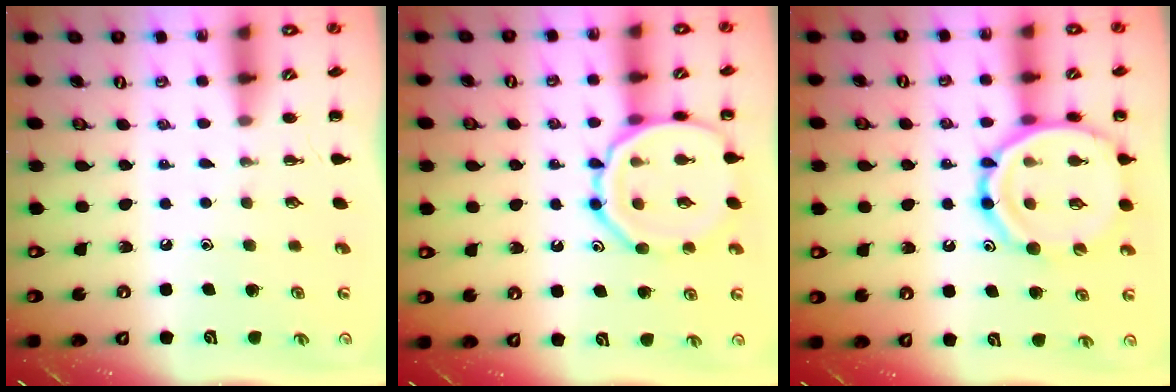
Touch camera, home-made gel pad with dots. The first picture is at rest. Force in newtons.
{"total": 15.4, "press": 15.4, "slide": 1.2}
{"total": 17.6, "press": 17.3, "slide": 3.0}